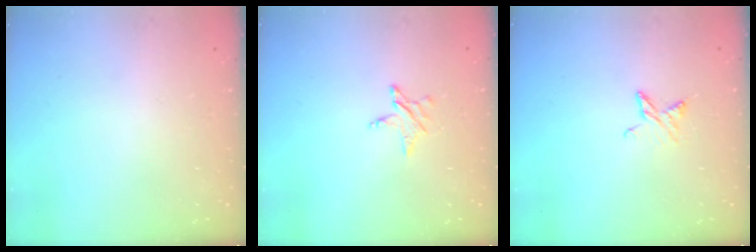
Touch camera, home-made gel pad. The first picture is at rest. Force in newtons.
{"total": 2.9, "press": 2.9, "slide": 0.3}
{"total": 6.5, "press": 6.5, "slide": 0.4}